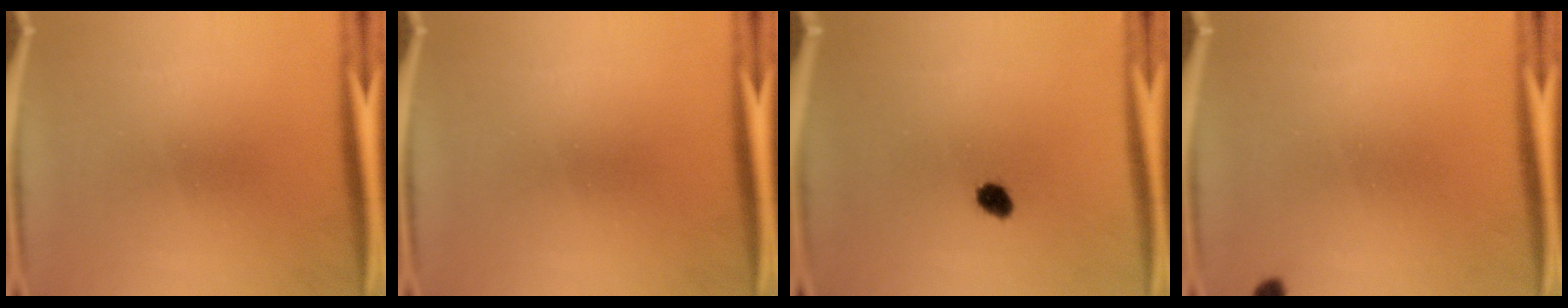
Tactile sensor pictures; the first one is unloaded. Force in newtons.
{"total": 0.0}
{"total": 2.8}
{"total": 1.0}